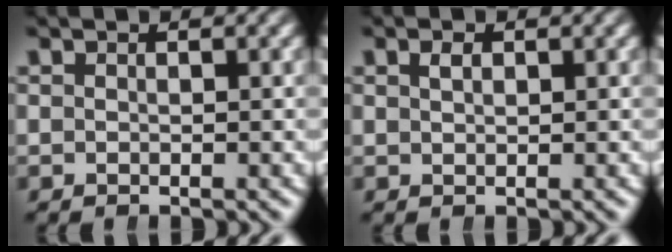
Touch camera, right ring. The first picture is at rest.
{"total": 0.9, "force": [0.5, 0.4, 0.6], "torque": [-0.004, 0.007, 0.008]}